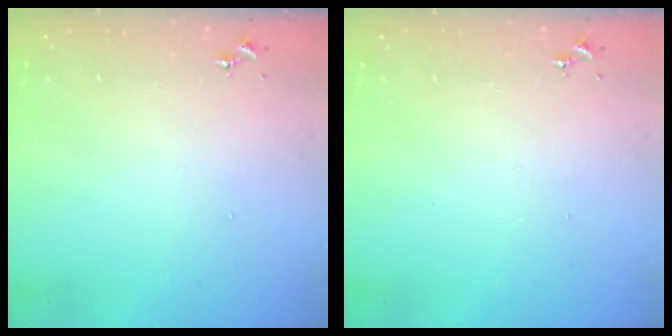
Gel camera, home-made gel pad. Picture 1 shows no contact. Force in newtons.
{"total": 0.0}